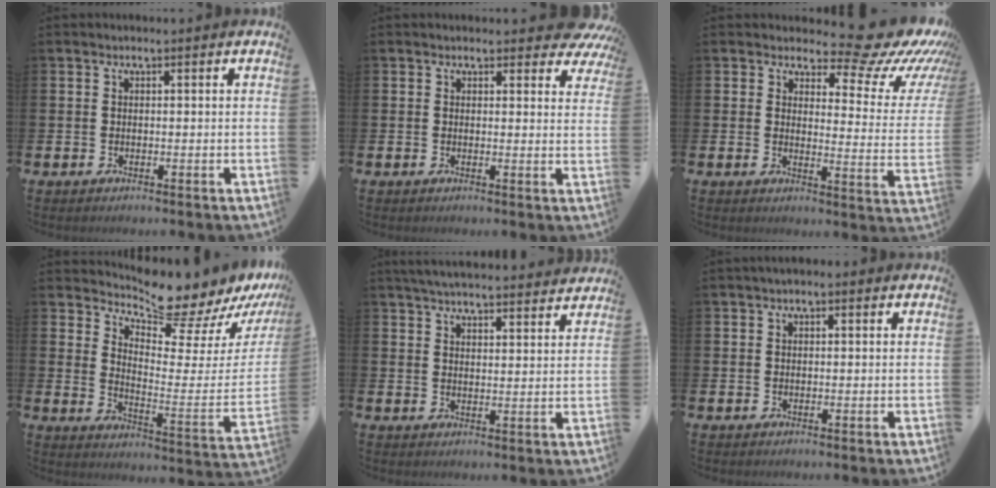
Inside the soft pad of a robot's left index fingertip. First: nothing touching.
{"total": 2.1, "force": [1.7, 1.1, 0.5], "torque": [0.011, -0.010, 0.025]}
{"total": 9.0, "force": [7.3, 3.1, 4.3], "torque": [-0.049, -0.069, 0.113]}
{"total": 10.0, "force": [9.4, 2.3, 2.7], "torque": [-0.047, -0.099, 0.153]}
{"total": 5.0, "force": [4.9, 0.4, 0.8], "torque": [-0.021, -0.026, 0.088]}
{"total": 0.8, "force": [0.3, 0.6, 0.5], "torque": [-0.007, 0.007, 0.003]}